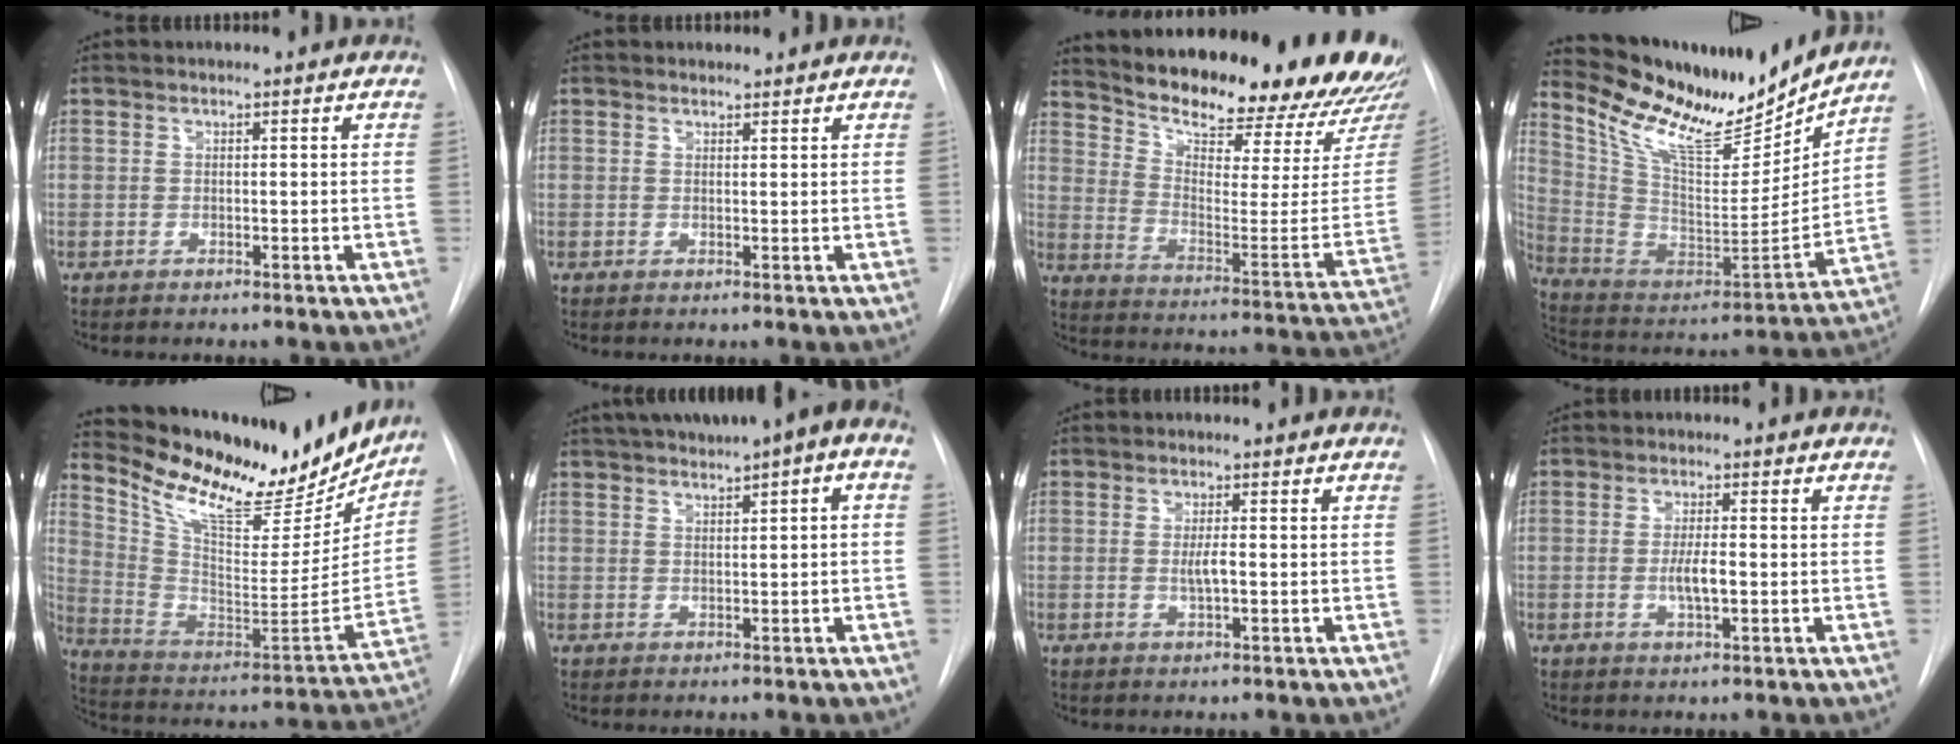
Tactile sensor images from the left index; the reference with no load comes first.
{"total": 1.3, "force": [1.2, 0.5, 0.0], "torque": [-0.001, 0.006, 0.018]}
{"total": 28.0, "force": [25.0, 4.6, 11.7], "torque": [-0.192, -0.103, 0.325]}
{"total": 21.0, "force": [18.5, 4.2, 9.0], "torque": [-0.167, -0.035, 0.310]}
{"total": 24.8, "force": [20.3, 8.3, 11.5], "torque": [-0.196, -0.017, 0.307]}
{"total": 9.7, "force": [4.9, 2.0, 8.1], "torque": [-0.120, 0.037, 0.066]}
{"total": 2.1, "force": [-0.3, 0.3, 2.0], "torque": [-0.041, -0.004, -0.005]}
{"total": 3.4, "force": [-0.6, 0.7, 3.3], "torque": [-0.064, -0.005, -0.010]}